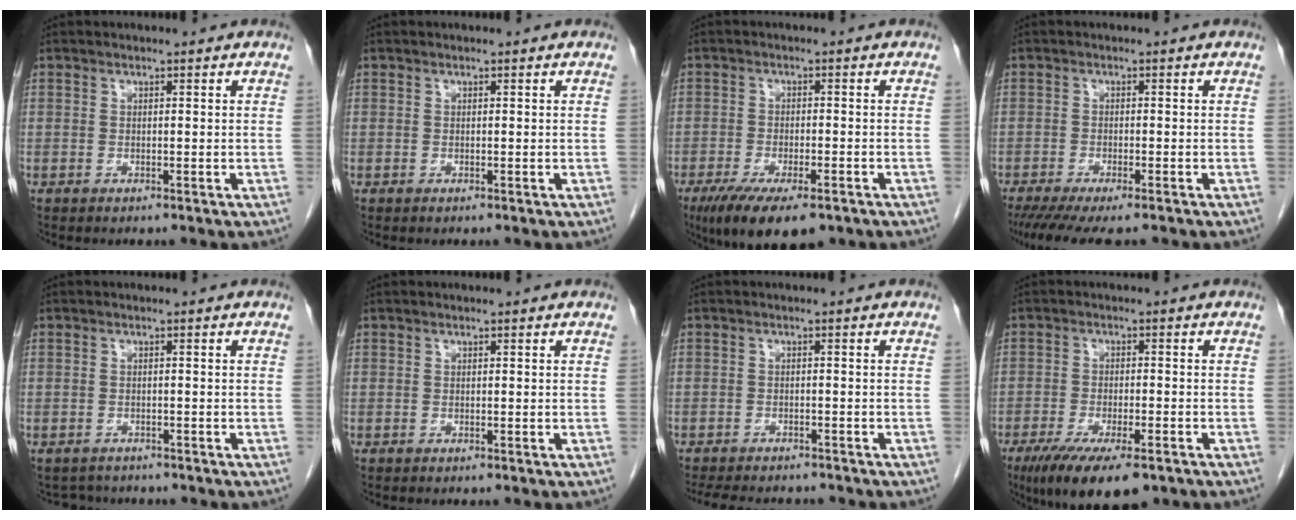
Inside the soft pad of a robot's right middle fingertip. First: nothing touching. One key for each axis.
{"total": 0.0}
{"total": 11.1, "fx": -7.5, "fy": 3.4, "fz": 7.5, "tx": -0.118, "ty": -0.018, "tz": -0.114}
{"total": 9.9, "fx": -8.2, "fy": 1.6, "fz": 5.4, "tx": -0.075, "ty": -0.018, "tz": -0.125}
{"total": 2.6, "fx": -2.4, "fy": 1.1, "fz": -0.3, "tx": 0.002, "ty": -0.002, "tz": -0.036}
{"total": 0.0}
{"total": 10.4, "fx": -9.1, "fy": 3.1, "fz": 3.9, "tx": -0.073, "ty": -0.006, "tz": -0.123}
{"total": 11.7, "fx": -7.8, "fy": 3.1, "fz": 8.1, "tx": -0.129, "ty": -0.022, "tz": -0.121}